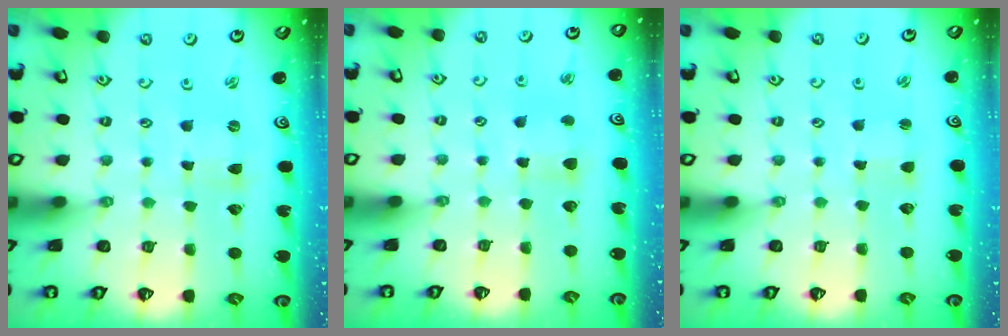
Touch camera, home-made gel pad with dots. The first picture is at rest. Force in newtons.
{"total": 4.9, "press": 4.8, "slide": 0.7}
{"total": 1.1, "press": 1.1, "slide": 0.2}